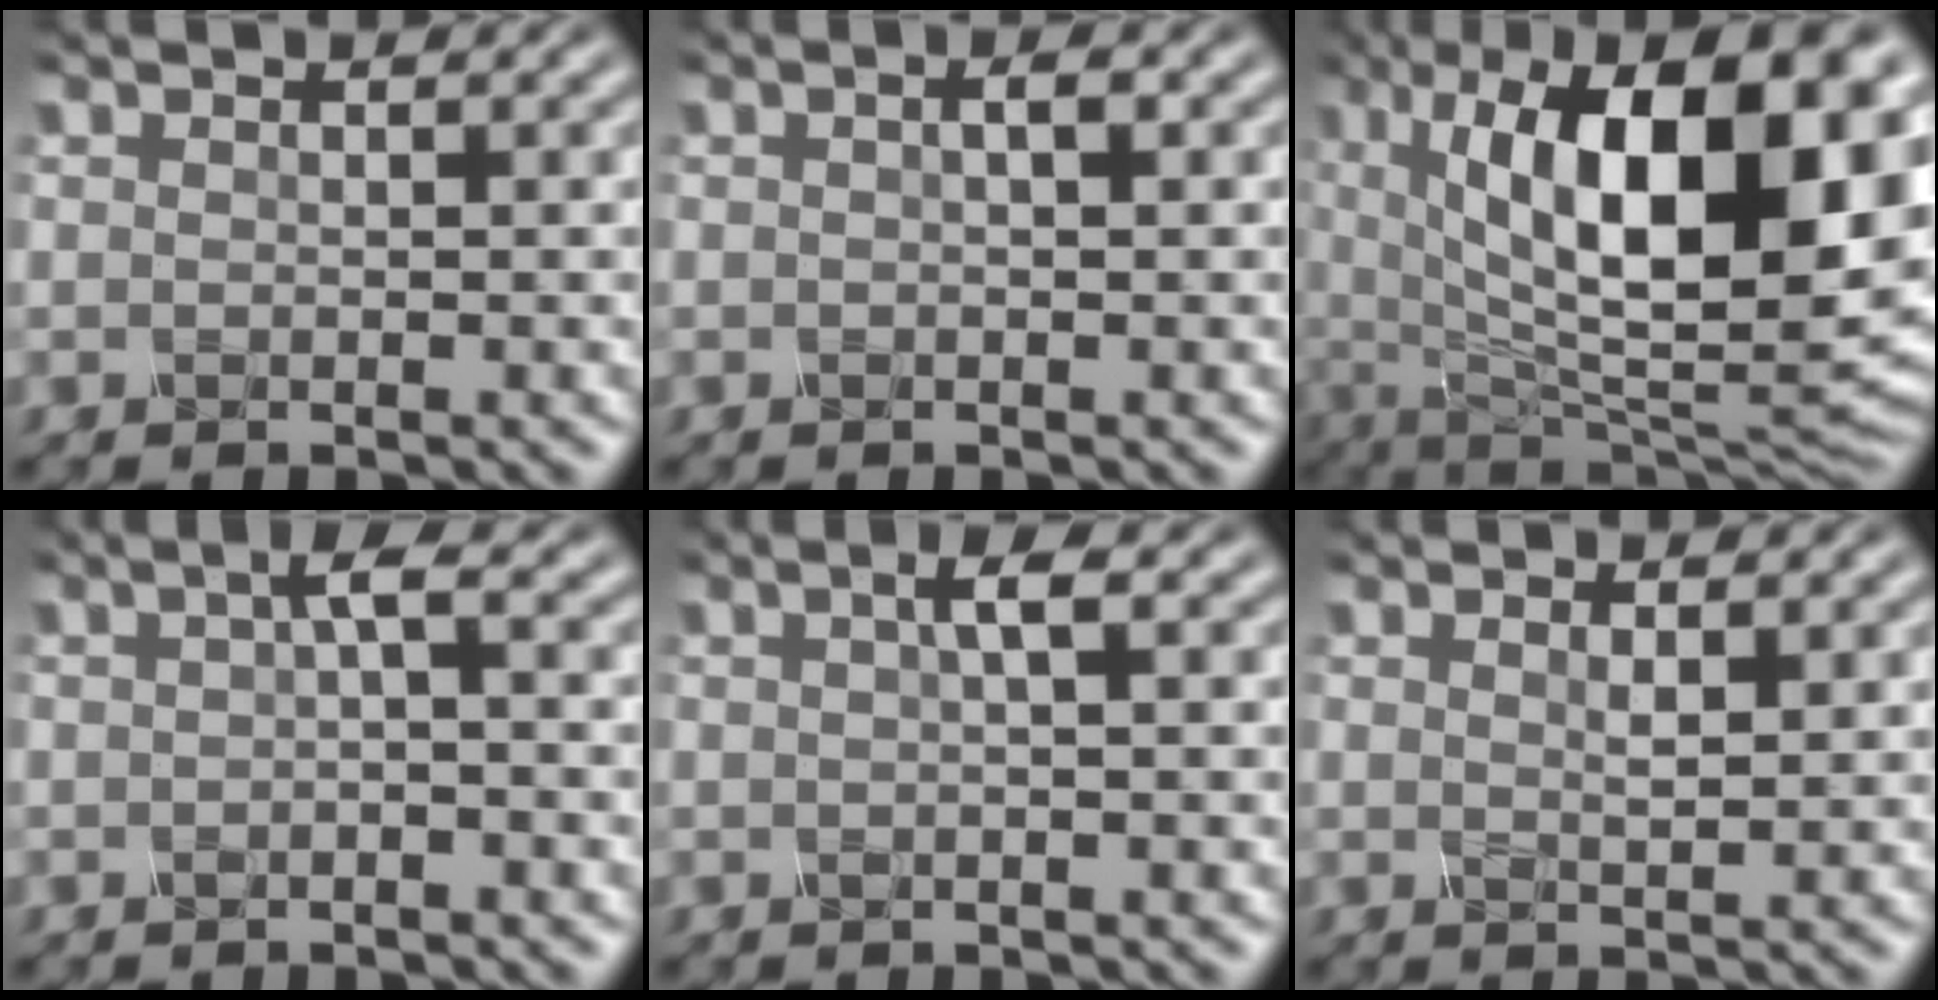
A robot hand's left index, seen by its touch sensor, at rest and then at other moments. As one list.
[{"total": 1.2, "force": [0.1, 0.3, 1.2], "torque": [-0.010, -0.005, 0.000]}, {"total": 16.8, "force": [3.6, 7.6, 14.6], "torque": [-0.203, 0.013, 0.061]}, {"total": 1.7, "force": [-0.4, 0.1, 1.6], "torque": [-0.032, 0.006, -0.003]}, {"total": 1.7, "force": [0.0, 0.2, 1.7], "torque": [-0.029, 0.004, 0.002]}, {"total": 1.0, "force": [0.3, 0.1, 0.9], "torque": [-0.016, -0.001, 0.008]}]